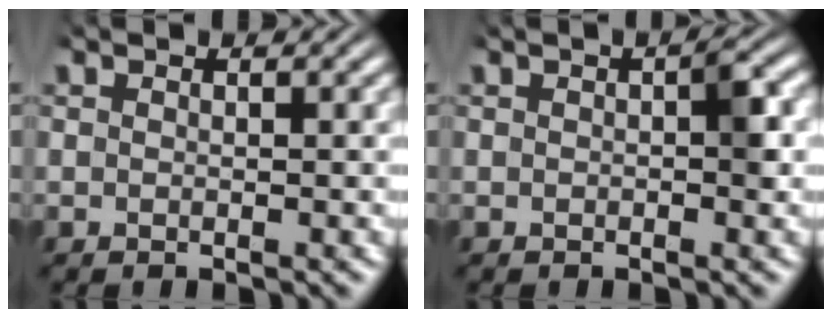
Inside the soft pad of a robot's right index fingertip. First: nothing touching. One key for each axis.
{"total": 1.5, "fx": 0.0, "fy": 0.2, "fz": 1.4, "tx": -0.017, "ty": 0.002, "tz": 0.001}